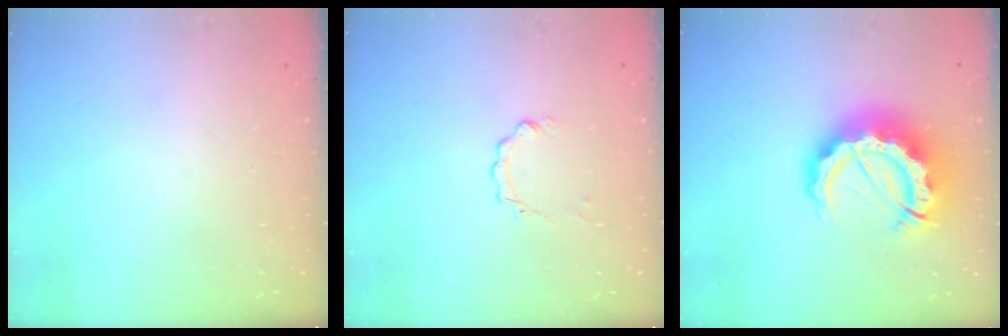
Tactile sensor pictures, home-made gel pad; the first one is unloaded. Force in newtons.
{"total": 2.3, "press": 2.3, "slide": 0.3}
{"total": 18.5, "press": 18.4, "slide": 1.8}